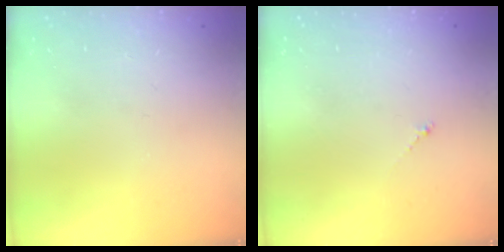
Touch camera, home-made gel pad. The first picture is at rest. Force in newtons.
{"total": 0.7, "press": 0.6, "slide": 0.4}